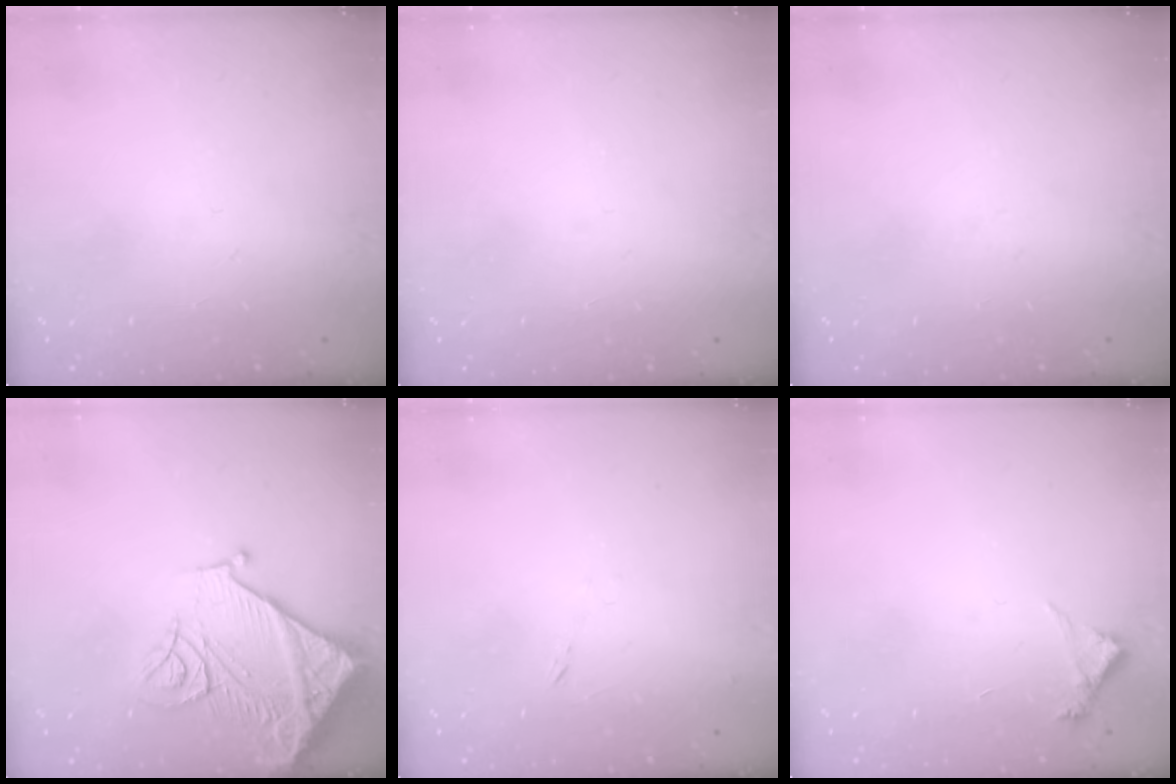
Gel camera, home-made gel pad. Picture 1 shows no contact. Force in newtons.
{"total": 1.6, "press": 1.5, "slide": 0.1}
{"total": 0.0}
{"total": 15.3, "press": 15.2, "slide": 1.9}
{"total": 7.2, "press": 7.1, "slide": 0.6}
{"total": 5.0, "press": 5.0, "slide": 0.5}